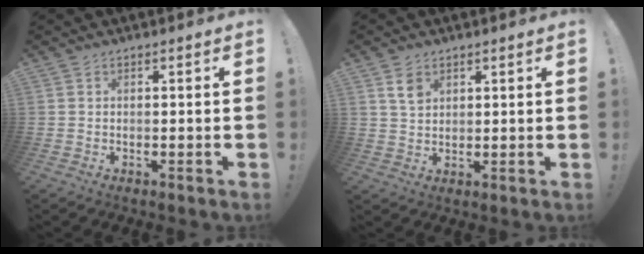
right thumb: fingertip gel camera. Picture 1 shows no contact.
{"total": 4.8, "force": [2.6, 3.3, 2.2], "torque": [-0.021, -0.012, 0.045]}